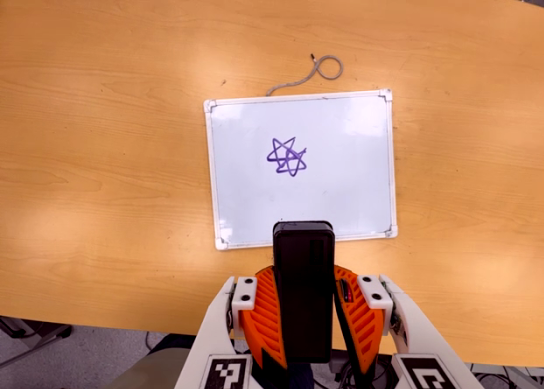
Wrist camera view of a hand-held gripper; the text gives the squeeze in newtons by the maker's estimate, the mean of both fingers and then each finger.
{"total": 10.4, "left": 8.5, "right": 12.3}